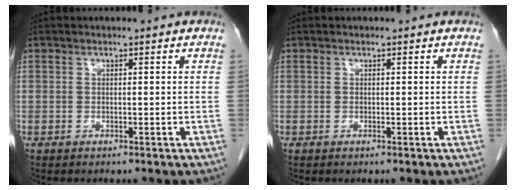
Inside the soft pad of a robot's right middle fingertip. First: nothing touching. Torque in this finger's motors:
{"motor_torque": [0.07, -0.09, 0.04, 0.00]}